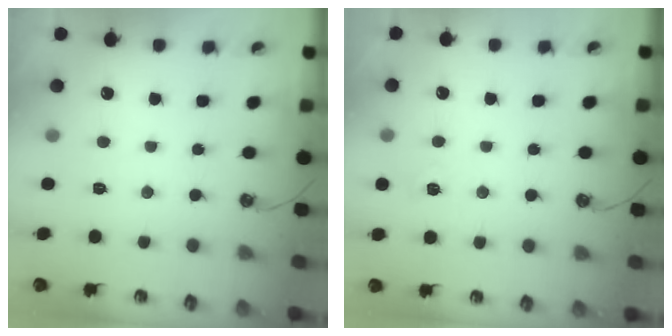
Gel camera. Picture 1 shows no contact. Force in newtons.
{"total": 5.4, "press": 5.3, "slide": 0.6}